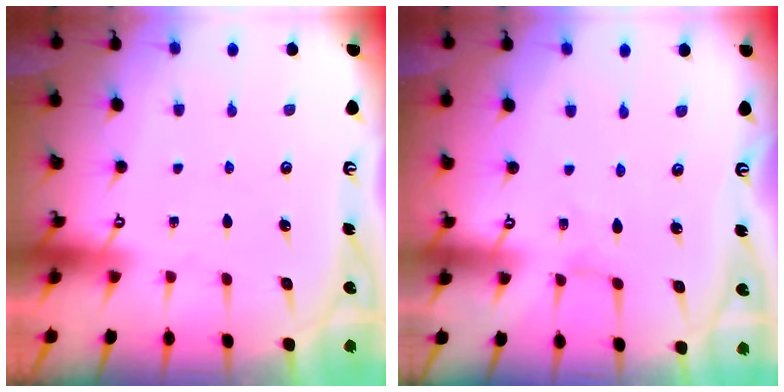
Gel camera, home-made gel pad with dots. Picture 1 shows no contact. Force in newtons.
{"total": 0.0}